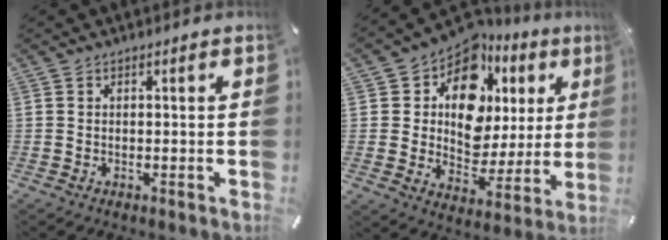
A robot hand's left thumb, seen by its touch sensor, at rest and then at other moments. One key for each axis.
{"total": 14.2, "fx": 6.6, "fy": 10.1, "fz": 7.3, "tx": -0.122, "ty": -0.054, "tz": 0.121}